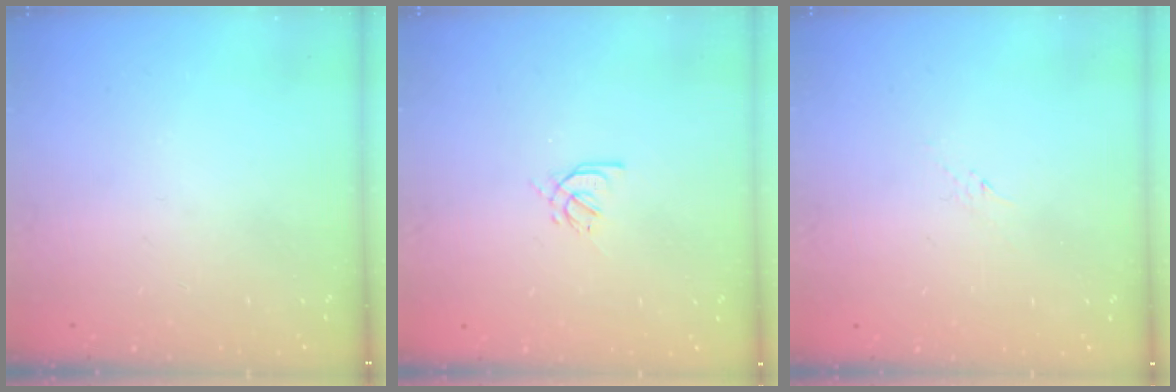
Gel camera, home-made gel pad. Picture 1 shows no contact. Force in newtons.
{"total": 2.9, "press": 2.8, "slide": 0.8}
{"total": 2.8, "press": 2.7, "slide": 0.6}